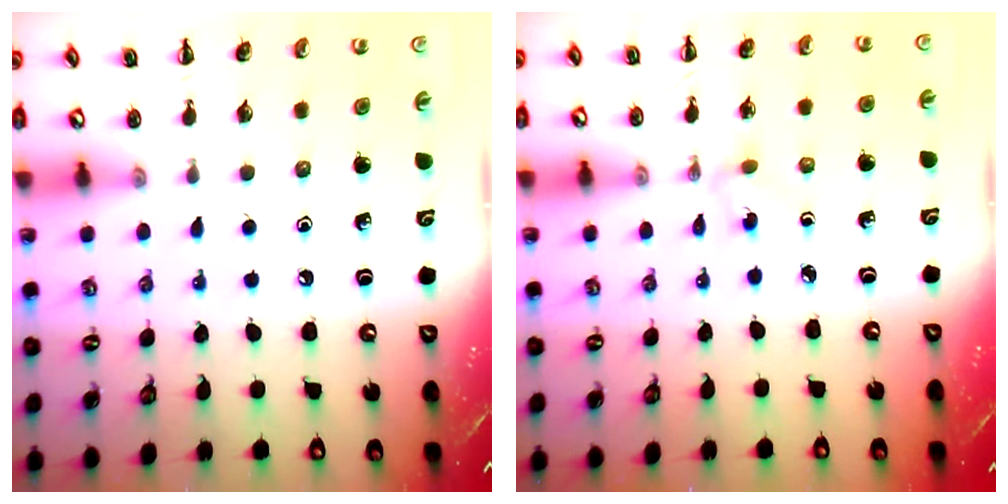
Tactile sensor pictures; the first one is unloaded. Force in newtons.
{"total": 1.9, "press": 1.6, "slide": 1.0}